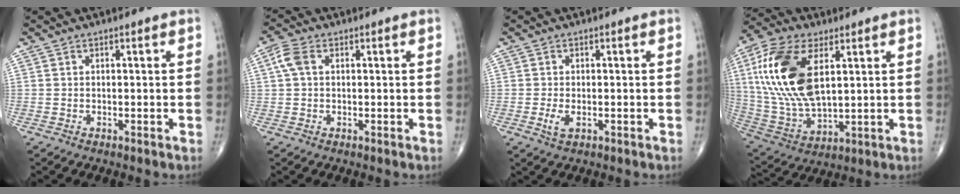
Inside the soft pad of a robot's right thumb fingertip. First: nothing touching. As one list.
[{"total": 3.7, "force": [0.9, 2.3, 2.8], "torque": [-0.071, 0.014, 0.015]}, {"total": 2.4, "force": [-0.6, 1.2, 2.0], "torque": [-0.042, -0.003, -0.012]}, {"total": 20.3, "force": [5.6, 10.4, 16.5], "torque": [-0.341, -0.016, 0.108]}]